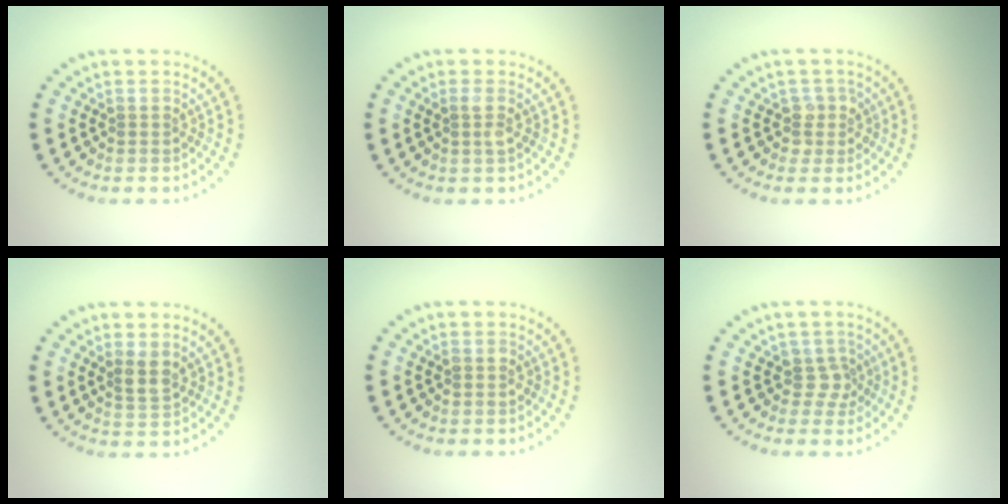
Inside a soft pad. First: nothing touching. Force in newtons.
{"total": 1.0, "press": 1.0, "slide": 0.2}
{"total": 1.8, "press": 1.5, "slide": 1.1}
{"total": 1.9, "press": 1.7, "slide": 0.8}
{"total": 1.0, "press": 1.0, "slide": 0.2}
{"total": 2.0, "press": 1.5, "slide": 1.3}